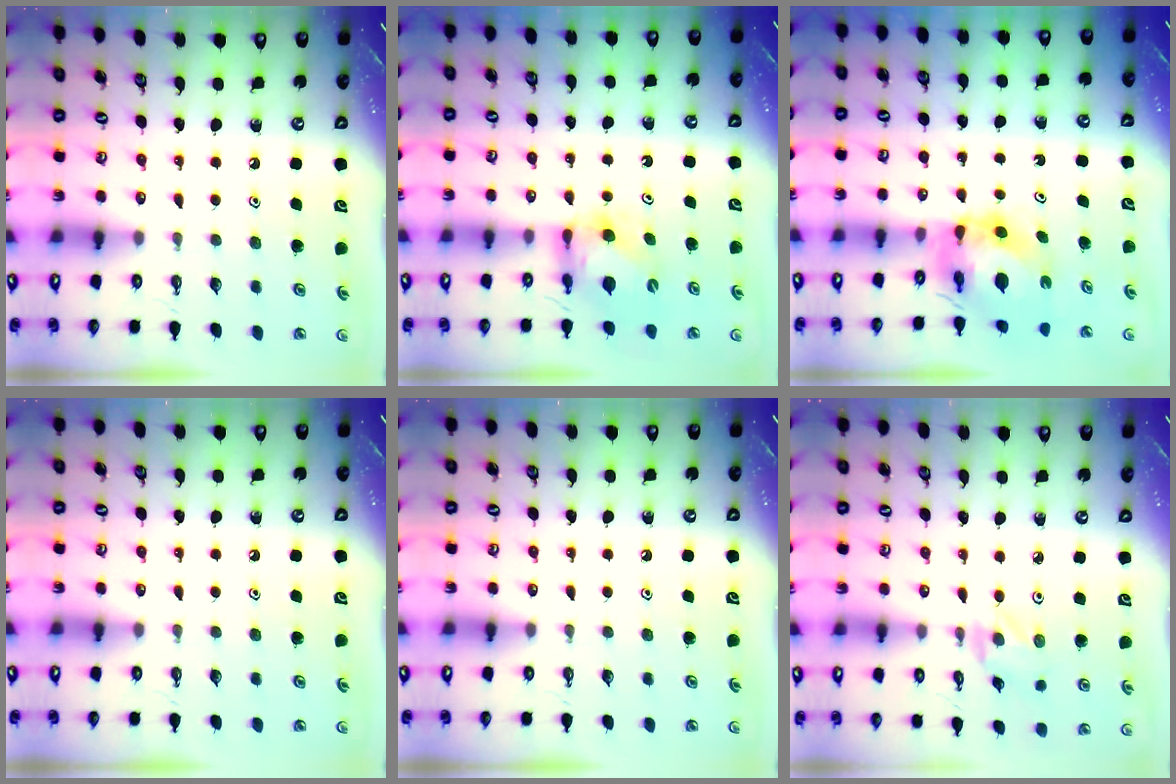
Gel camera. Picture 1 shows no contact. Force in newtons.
{"total": 6.7, "press": 6.7, "slide": 0.2}
{"total": 7.1, "press": 7.1, "slide": 0.7}
{"total": 0.0}
{"total": 0.0}
{"total": 1.1, "press": 1.0, "slide": 0.4}